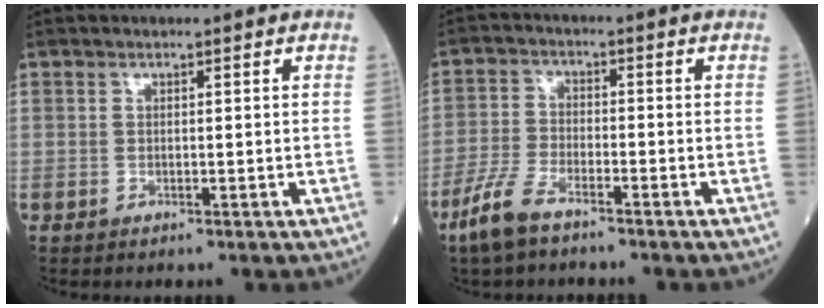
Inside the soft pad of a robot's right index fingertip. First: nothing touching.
{"total": 6.1, "force": [-4.6, 1.6, 3.7], "torque": [-0.095, -0.009, -0.094]}